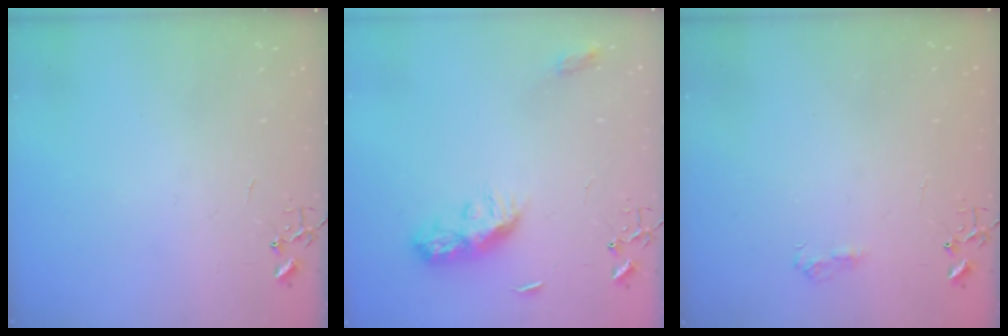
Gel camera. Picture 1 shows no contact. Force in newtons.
{"total": 9.9, "press": 9.9, "slide": 0.2}
{"total": 7.3, "press": 7.2, "slide": 0.8}